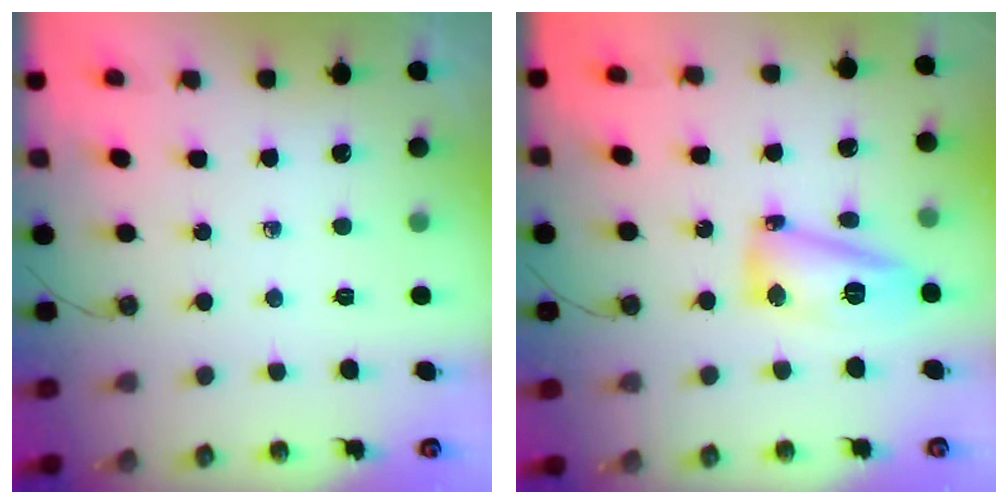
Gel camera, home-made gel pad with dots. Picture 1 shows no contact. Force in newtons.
{"total": 14.0, "press": 14.0, "slide": 1.2}